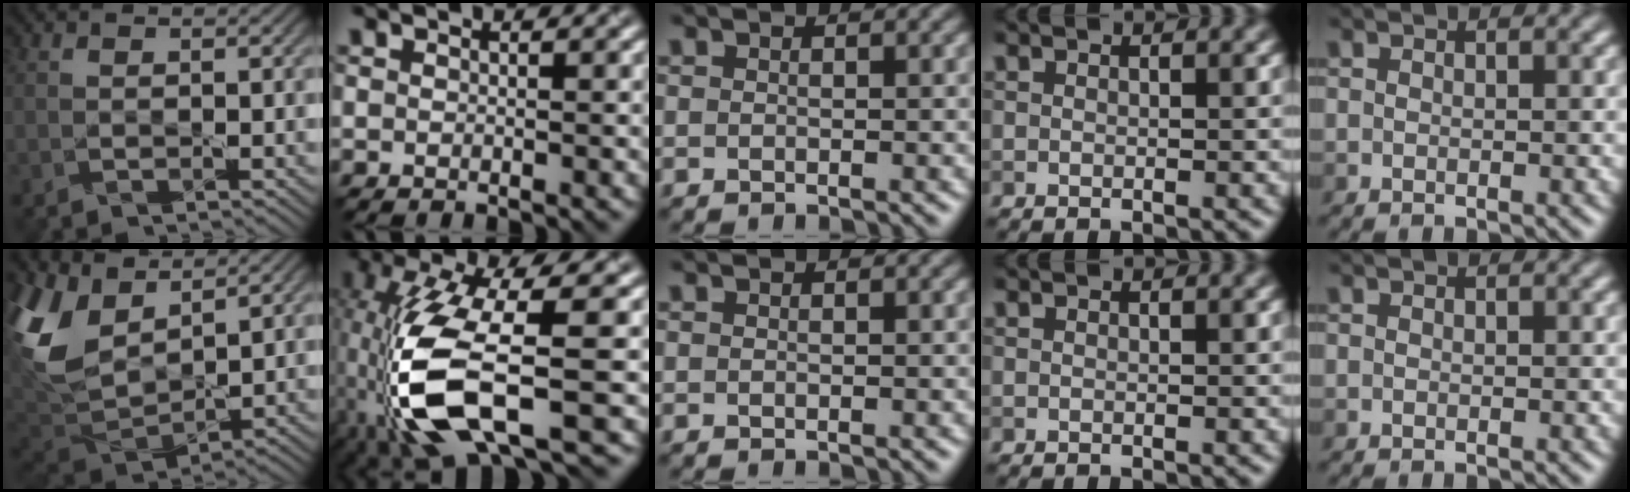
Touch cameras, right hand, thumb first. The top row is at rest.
{"thumb": {"total": 12.1, "force": [5.6, 7.0, 8.2], "torque": [-0.220, 0.014, 0.112]}, "index": {"total": 11.3, "force": [-3.3, 3.9, 10.1], "torque": [-0.231, -0.014, -0.067]}}